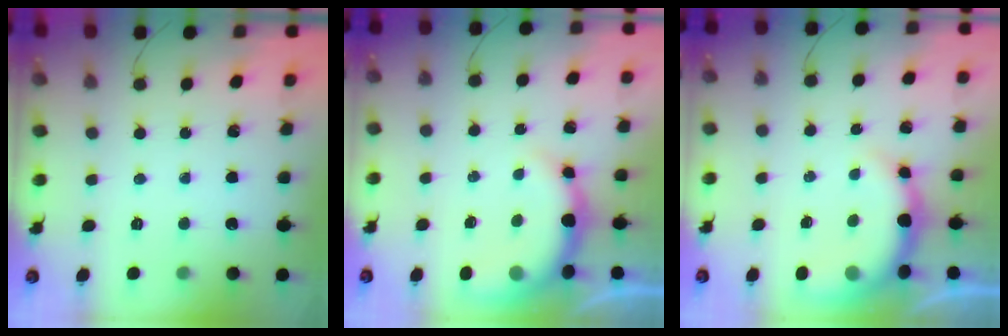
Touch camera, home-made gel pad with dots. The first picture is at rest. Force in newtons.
{"total": 8.9, "press": 8.7, "slide": 1.8}
{"total": 8.9, "press": 8.7, "slide": 1.8}